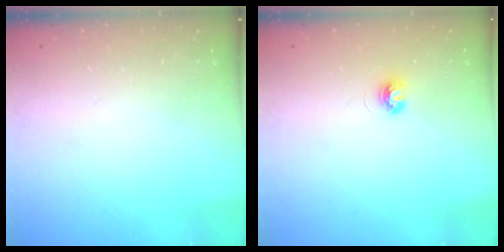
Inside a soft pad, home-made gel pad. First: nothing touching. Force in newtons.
{"total": 3.7, "press": 3.7, "slide": 0.3}